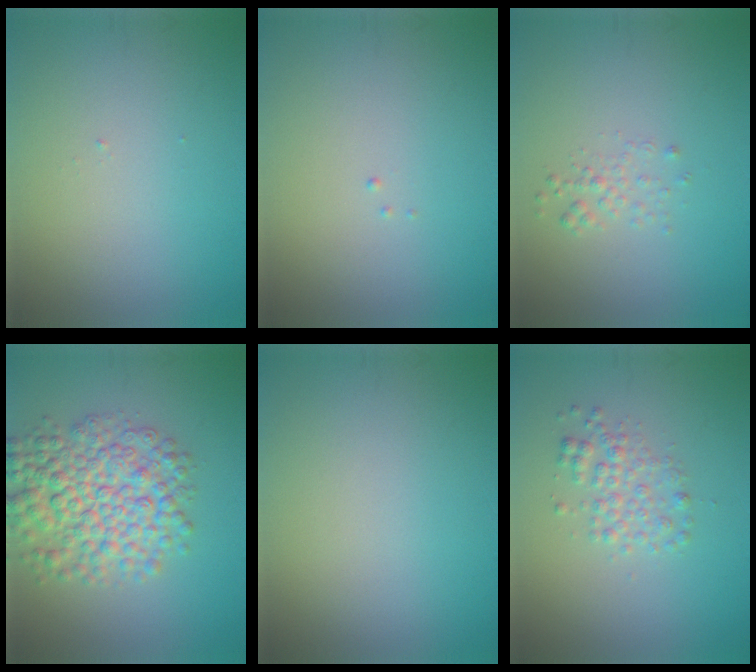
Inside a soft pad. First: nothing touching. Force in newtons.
{"total": 0.0}
{"total": 1.1, "press": 1.1, "slide": 0.1}
{"total": 7.4, "press": 7.4, "slide": 0.1}
{"total": 0.0}
{"total": 2.2, "press": 2.2, "slide": 0.0}